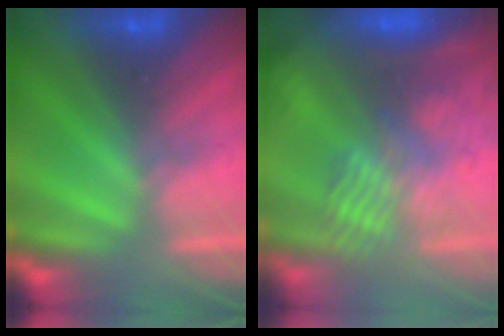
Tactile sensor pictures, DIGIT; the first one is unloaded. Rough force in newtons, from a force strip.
{"total": 8.5}